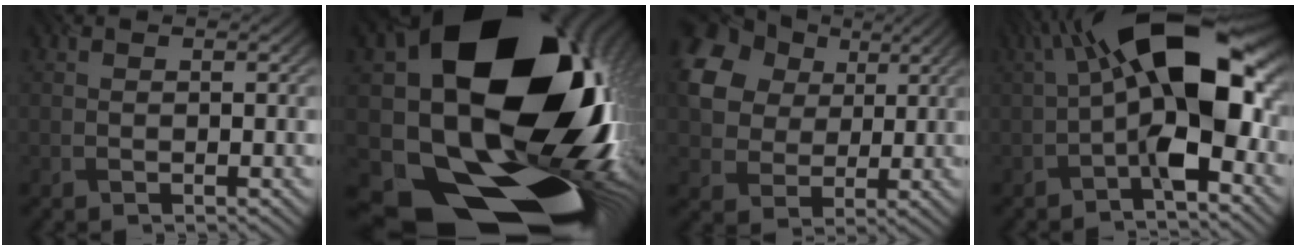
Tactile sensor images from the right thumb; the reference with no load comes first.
{"total": 23.1, "force": [-0.4, 17.3, 15.3], "torque": [-0.262, -0.116, 0.012]}
{"total": 13.1, "force": [4.6, 9.9, 7.2], "torque": [-0.195, 0.027, 0.088]}
{"total": 15.3, "force": [-0.1, 6.4, 13.9], "torque": [-0.213, 0.029, -0.017]}